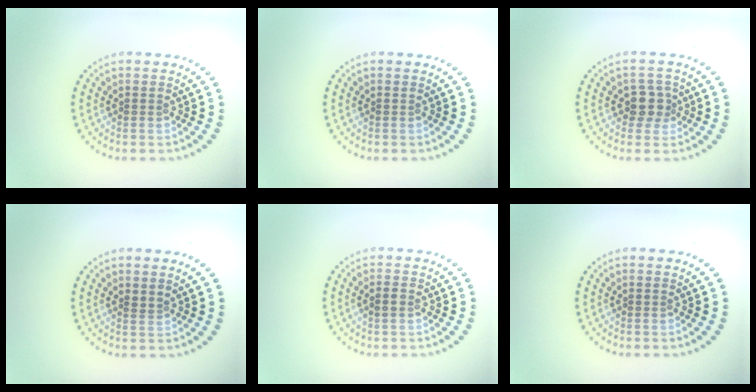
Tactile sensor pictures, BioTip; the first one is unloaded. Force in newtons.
{"total": 0.0}
{"total": 2.3, "press": 2.1, "slide": 1.1}
{"total": 0.5, "press": 0.4, "slide": 0.3}
{"total": 1.0, "press": 0.9, "slide": 0.1}
{"total": 0.0}